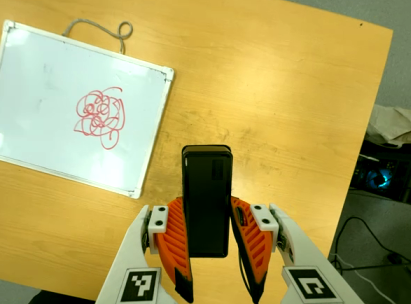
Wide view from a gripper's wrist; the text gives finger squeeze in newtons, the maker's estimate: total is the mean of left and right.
{"total": 3.9, "left": 2.6, "right": 5.2}